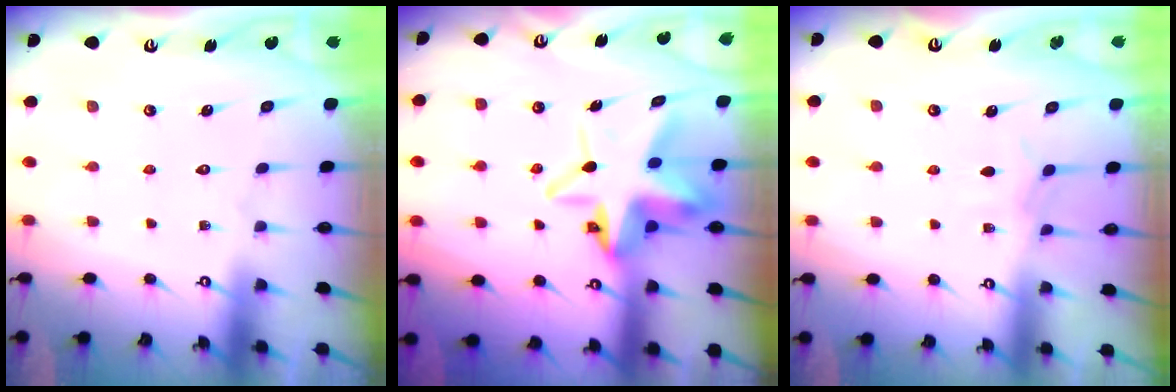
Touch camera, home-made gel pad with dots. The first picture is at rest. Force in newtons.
{"total": 12.0, "press": 11.8, "slide": 2.1}
{"total": 4.6, "press": 4.5, "slide": 0.7}